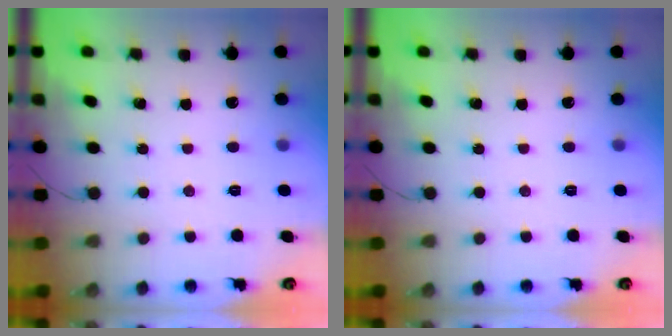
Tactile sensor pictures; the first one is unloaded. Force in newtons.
{"total": 0.0}